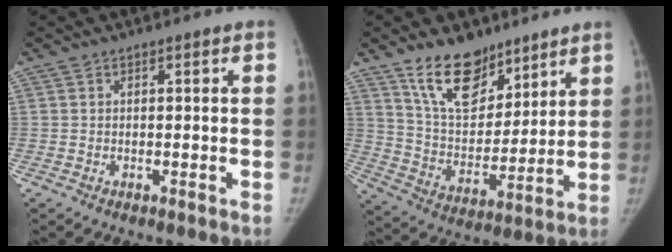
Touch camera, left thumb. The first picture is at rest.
{"total": 15.0, "force": [10.5, 7.9, 7.3], "torque": [-0.084, -0.071, 0.197]}